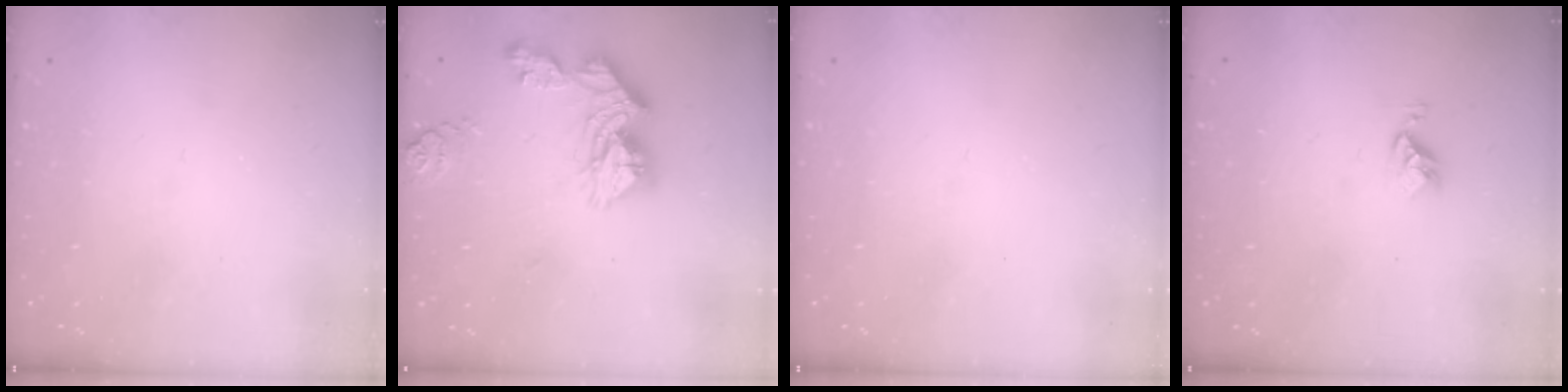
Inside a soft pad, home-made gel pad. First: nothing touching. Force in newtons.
{"total": 14.2, "press": 14.1, "slide": 1.4}
{"total": 0.0}
{"total": 5.2, "press": 5.2, "slide": 0.6}